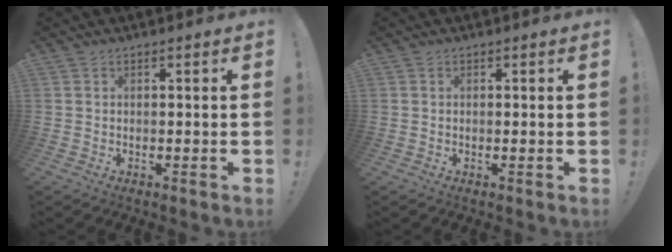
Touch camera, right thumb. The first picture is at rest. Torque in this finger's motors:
{"motor_torque": [-0.03, 0.08, 0.17, -0.19, 0.00]}